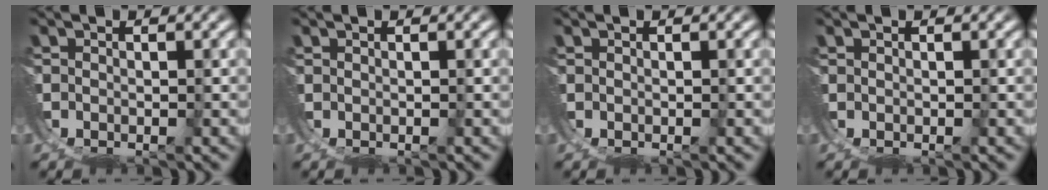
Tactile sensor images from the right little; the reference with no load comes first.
{"total": 0.0}
{"total": 0.0}
{"total": 0.0}